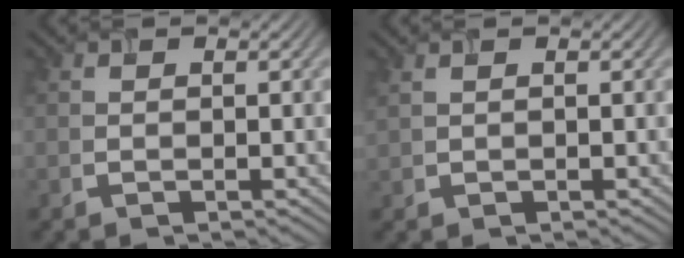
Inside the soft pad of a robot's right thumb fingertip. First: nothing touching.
{"total": 0.8, "force": [0.6, 0.2, 0.5], "torque": [-0.018, 0.002, 0.016]}